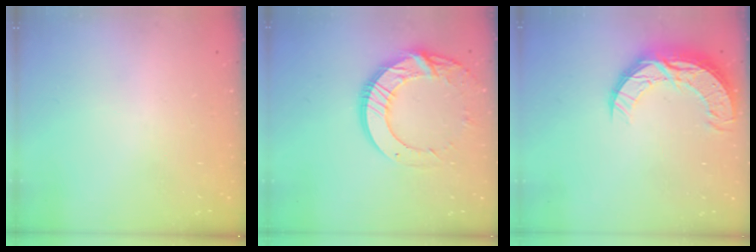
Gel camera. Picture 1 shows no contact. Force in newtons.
{"total": 16.7, "press": 16.7, "slide": 1.4}
{"total": 15.1, "press": 15.1, "slide": 1.1}